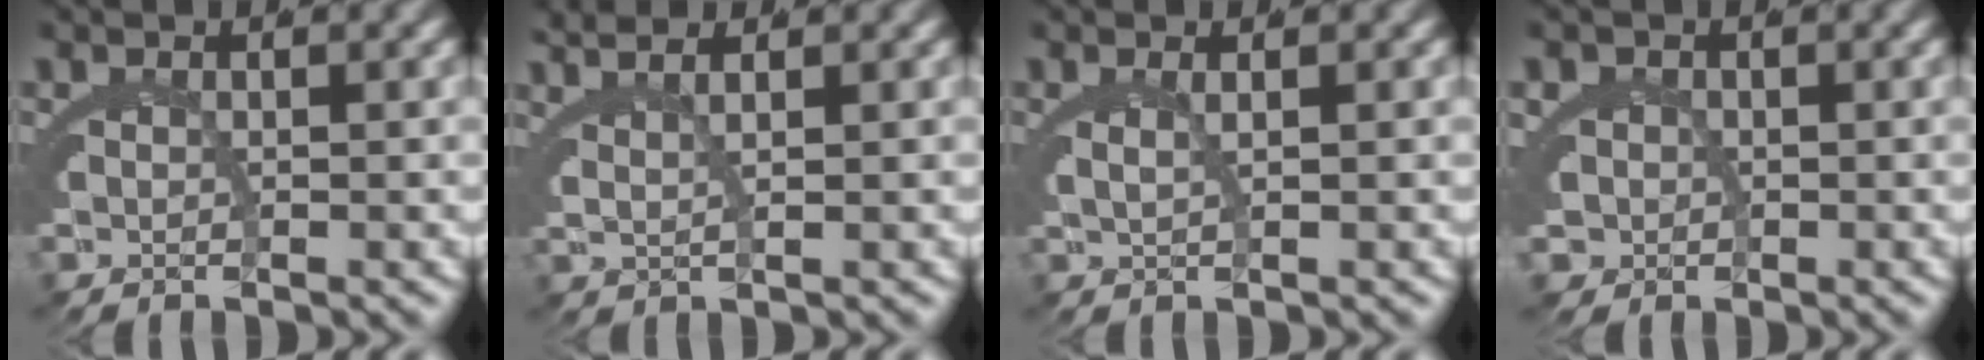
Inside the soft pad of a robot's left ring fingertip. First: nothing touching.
{"total": 3.7, "force": [2.9, 0.8, 2.2], "torque": [-0.030, 0.015, 0.045]}
{"total": 1.3, "force": [0.6, -0.5, 1.0], "torque": [-0.020, -0.004, 0.016]}
{"total": 4.5, "force": [-0.6, 4.2, 1.5], "torque": [-0.045, -0.021, -0.008]}